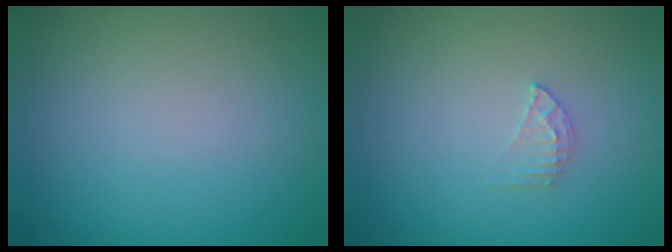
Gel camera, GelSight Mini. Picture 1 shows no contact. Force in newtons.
{"total": 1.3, "press": 1.3, "slide": 0.1}